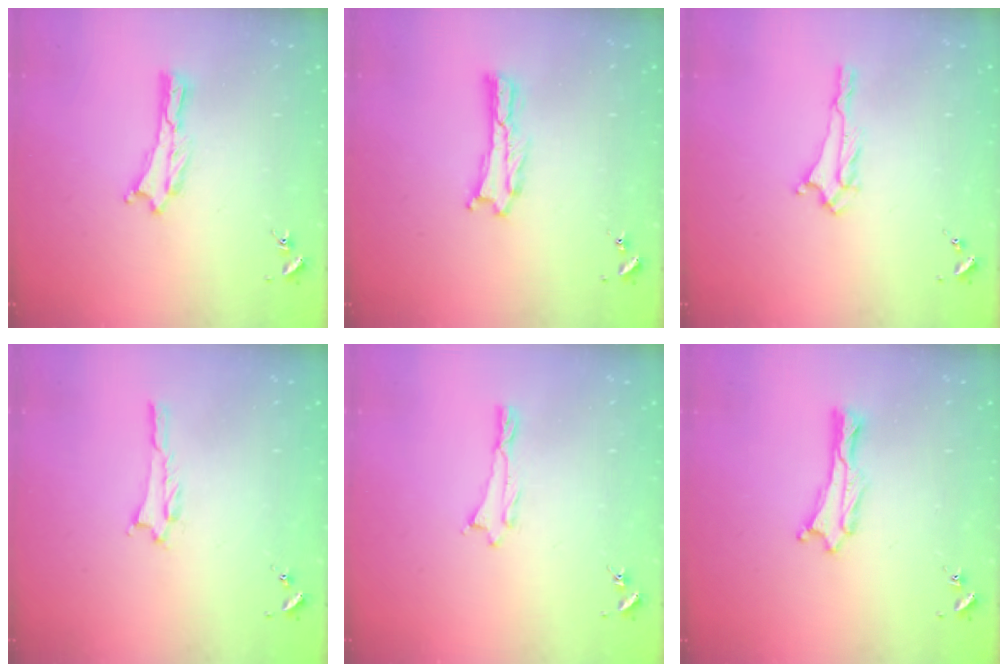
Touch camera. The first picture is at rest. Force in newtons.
{"total": 0.6, "press": 0.5, "slide": 0.2}
{"total": 1.9, "press": 1.9, "slide": 0.4}
{"total": 1.0, "press": 1.0, "slide": 0.2}
{"total": 0.0}
{"total": 0.6, "press": 0.6, "slide": 0.2}